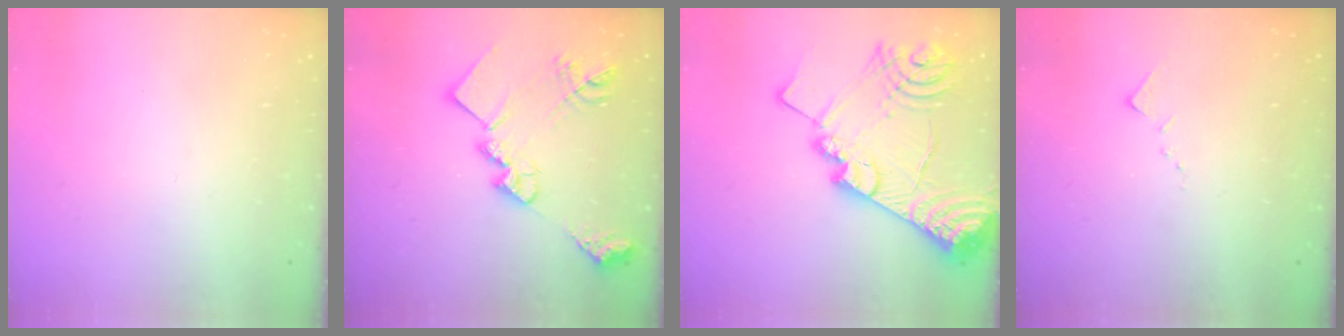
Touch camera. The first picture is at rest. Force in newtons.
{"total": 20.5, "press": 20.5, "slide": 1.2}
{"total": 24.6, "press": 24.5, "slide": 2.5}
{"total": 7.5, "press": 7.4, "slide": 0.6}